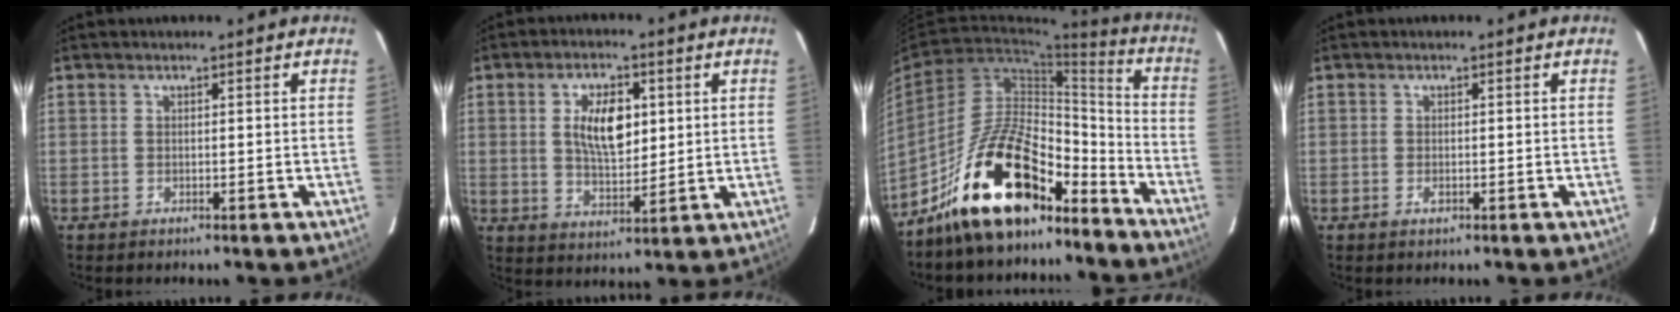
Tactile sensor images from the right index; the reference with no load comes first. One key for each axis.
{"total": 9.2, "fx": 2.2, "fy": 4.6, "fz": 7.7, "tx": -0.136, "ty": 0.007, "tz": 0.043}
{"total": 18.8, "fx": -14.0, "fy": 7.2, "fz": 10.3, "tx": -0.184, "ty": 0.032, "tz": -0.230}
{"total": 1.0, "fx": -0.4, "fy": 0.6, "fz": 0.7, "tx": -0.013, "ty": 0.000, "tz": -0.006}